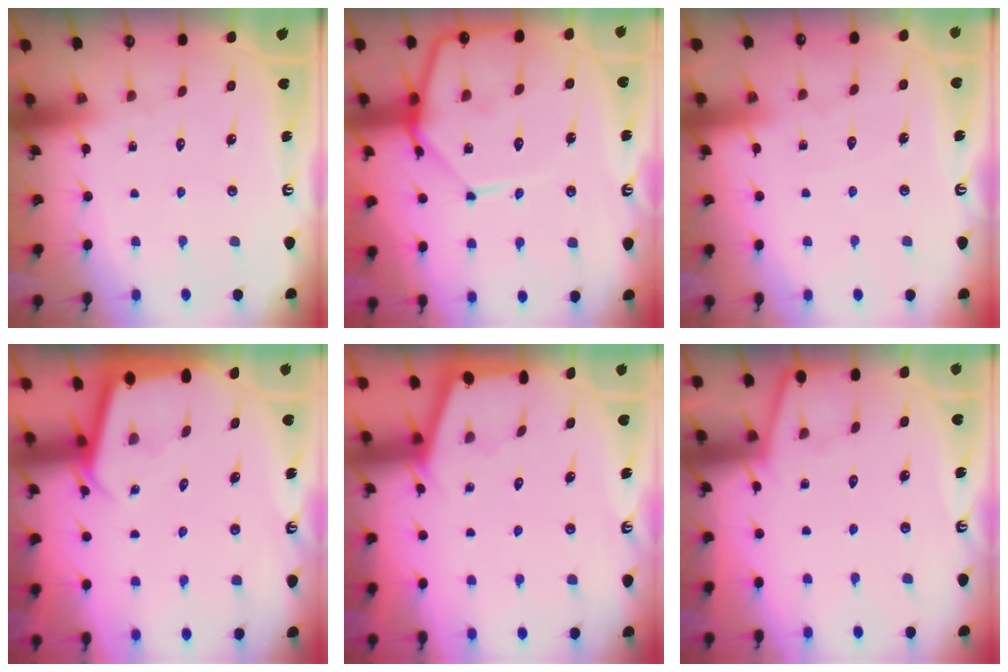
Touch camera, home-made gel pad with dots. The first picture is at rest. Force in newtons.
{"total": 14.4, "press": 14.4, "slide": 1.2}
{"total": 3.2, "press": 3.2, "slide": 0.5}
{"total": 2.5, "press": 2.5, "slide": 0.1}
{"total": 2.4, "press": 2.3, "slide": 0.4}
{"total": 2.3, "press": 2.3, "slide": 0.3}